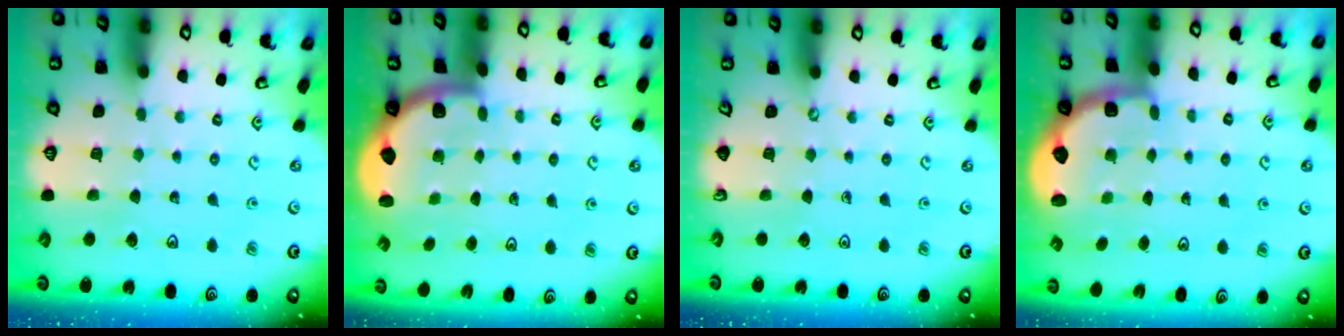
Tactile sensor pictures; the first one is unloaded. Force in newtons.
{"total": 2.0, "press": 2.0, "slide": 0.5}
{"total": 0.0}
{"total": 2.6, "press": 1.9, "slide": 1.7}